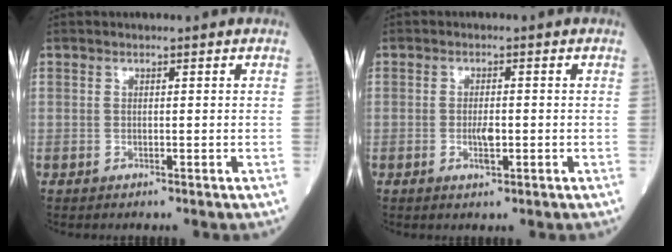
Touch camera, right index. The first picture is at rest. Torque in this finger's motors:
{"motor_torque": [0.54, -0.09, 0.26, 0.06]}